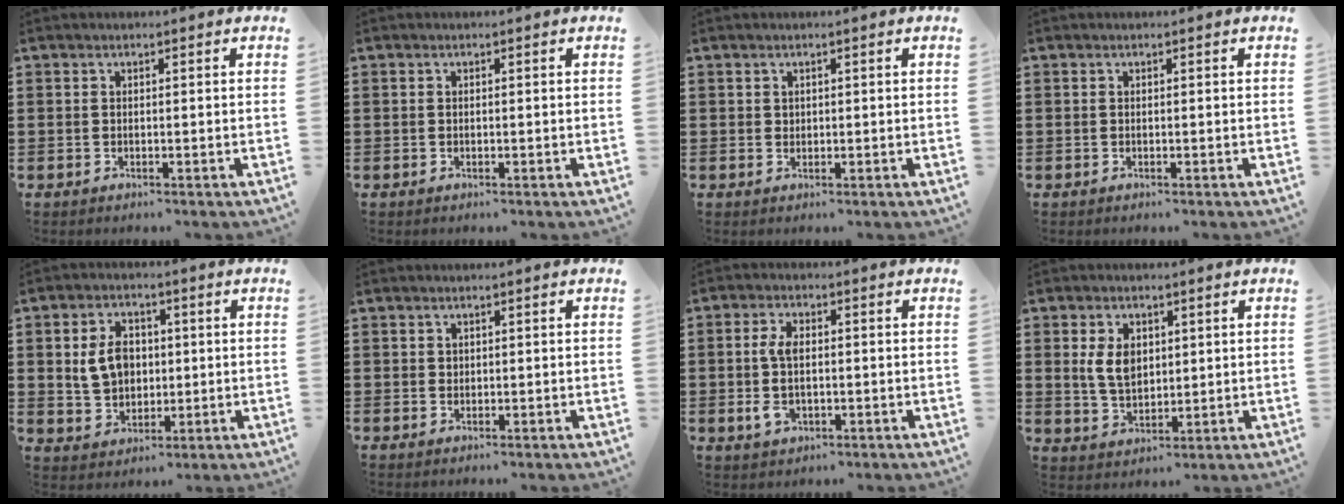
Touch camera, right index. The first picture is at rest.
{"total": 0.0}
{"total": 0.7, "force": [0.4, 0.6, 0.1], "torque": [-0.005, 0.000, 0.010]}
{"total": 0.0}
{"total": 6.6, "force": [0.8, 5.0, 4.2], "torque": [-0.102, 0.007, 0.007]}
{"total": 0.7, "force": [0.4, 0.5, 0.2], "torque": [-0.006, 0.000, 0.008]}
{"total": 5.2, "force": [-0.5, 2.9, 4.3], "torque": [-0.101, 0.001, -0.015]}
{"total": 5.6, "force": [1.3, 3.6, 4.1], "torque": [-0.096, 0.008, 0.020]}